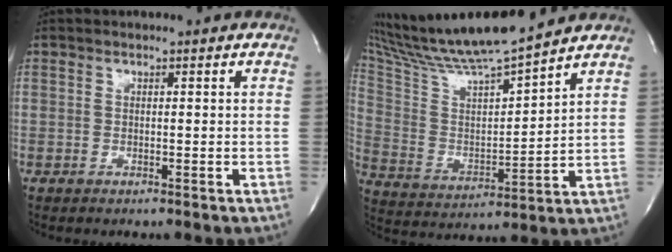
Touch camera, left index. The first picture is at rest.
{"total": 15.8, "force": [14.5, -0.5, 6.2], "torque": [-0.128, -0.003, 0.270]}